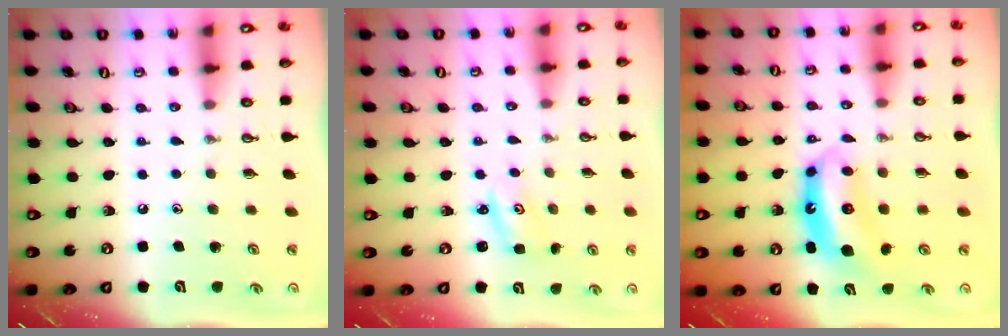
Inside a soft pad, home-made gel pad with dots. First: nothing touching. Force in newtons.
{"total": 2.2, "press": 2.2, "slide": 0.2}
{"total": 6.9, "press": 6.9, "slide": 0.6}